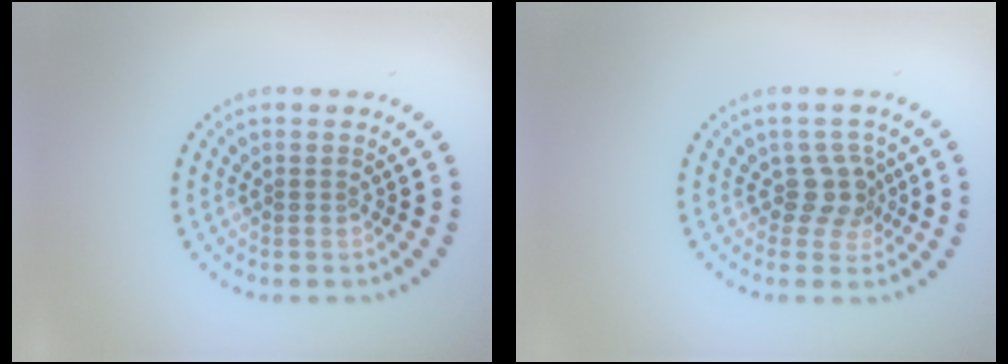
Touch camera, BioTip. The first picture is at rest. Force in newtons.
{"total": 2.5, "press": 1.9, "slide": 1.7}